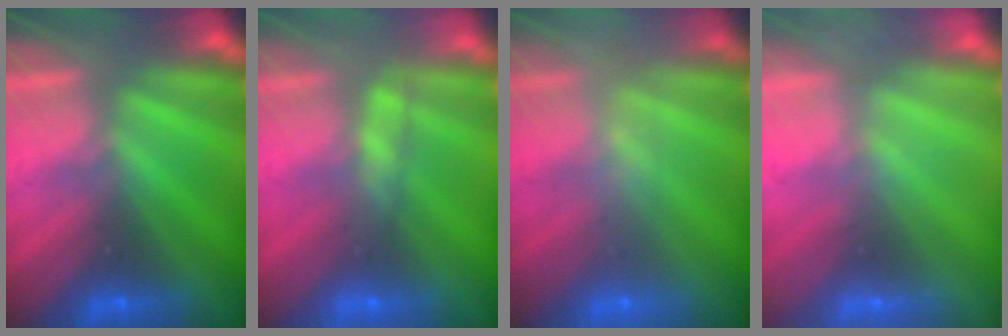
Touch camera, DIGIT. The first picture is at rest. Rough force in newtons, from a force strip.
{"total": 2.6}
{"total": 2.3}
{"total": 2.4}